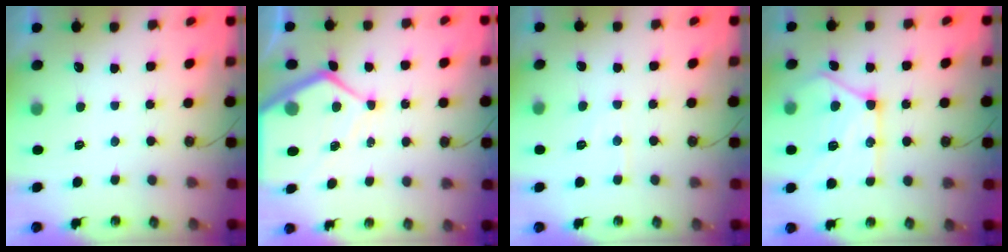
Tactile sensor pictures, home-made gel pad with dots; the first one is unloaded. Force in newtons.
{"total": 11.2, "press": 11.1, "slide": 1.2}
{"total": 6.7, "press": 6.7, "slide": 0.7}
{"total": 18.1, "press": 18.0, "slide": 1.4}